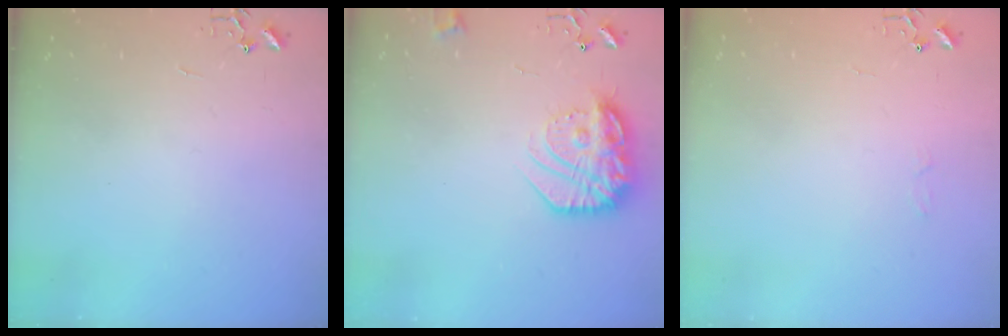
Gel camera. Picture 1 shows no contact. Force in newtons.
{"total": 18.9, "press": 18.8, "slide": 1.6}
{"total": 3.9, "press": 3.9, "slide": 0.4}